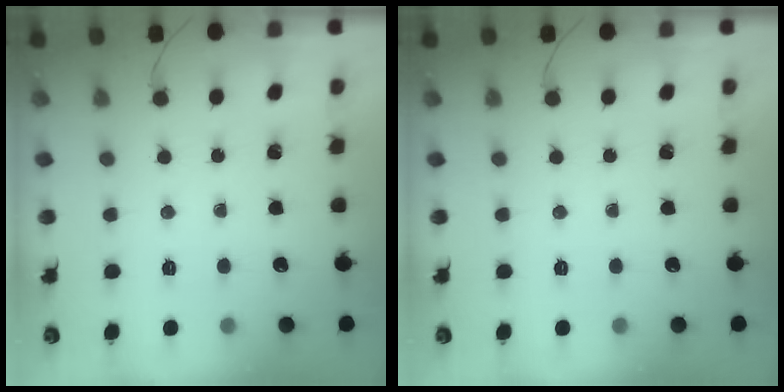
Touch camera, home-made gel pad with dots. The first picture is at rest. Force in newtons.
{"total": 0.0}